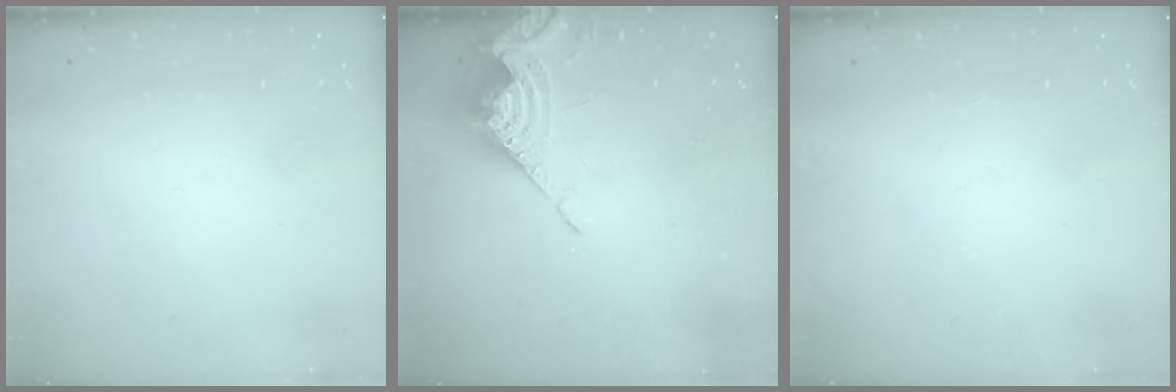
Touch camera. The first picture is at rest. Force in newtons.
{"total": 9.9, "press": 9.9, "slide": 0.6}
{"total": 1.1, "press": 1.0, "slide": 0.1}